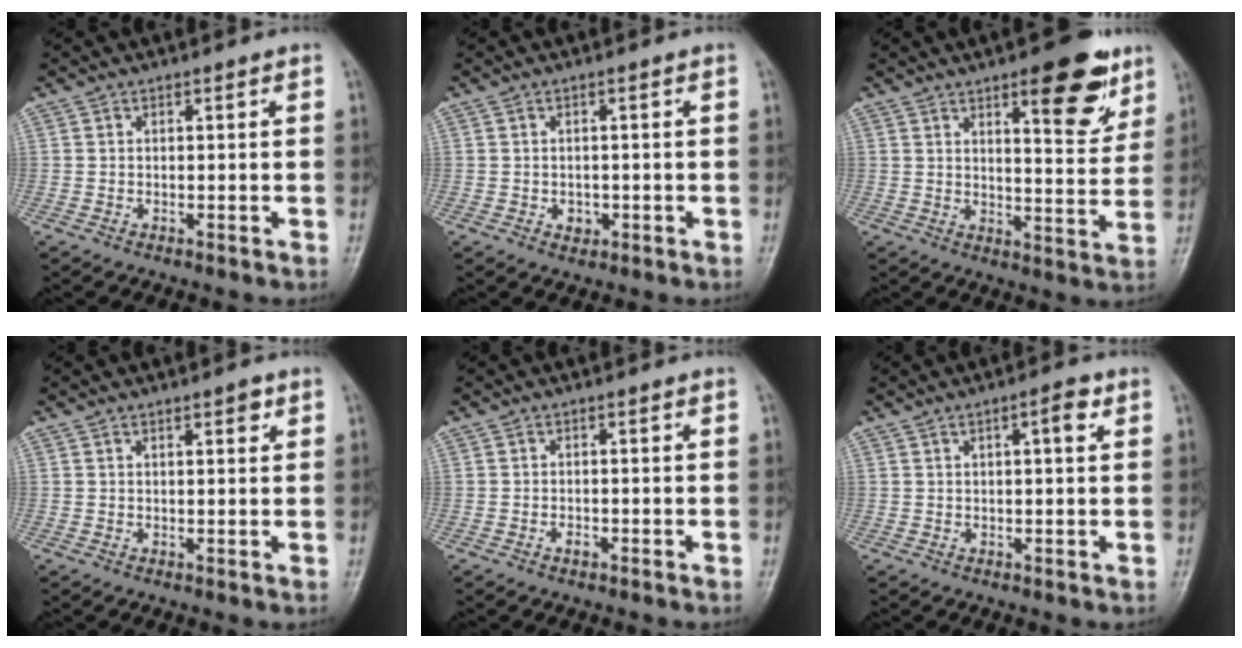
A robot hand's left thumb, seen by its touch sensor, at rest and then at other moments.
{"total": 2.0, "force": [-0.5, 1.6, 1.0], "torque": [-0.004, 0.003, -0.003]}
{"total": 16.4, "force": [9.9, 4.5, 12.2], "torque": [-0.139, -0.064, 0.151]}
{"total": 2.1, "force": [1.2, 0.6, 1.6], "torque": [-0.017, -0.004, 0.016]}
{"total": 1.2, "force": [-0.6, 0.7, 0.8], "torque": [-0.011, 0.005, -0.010]}
{"total": 3.3, "force": [1.4, 0.8, 2.9], "torque": [-0.044, 0.002, 0.019]}